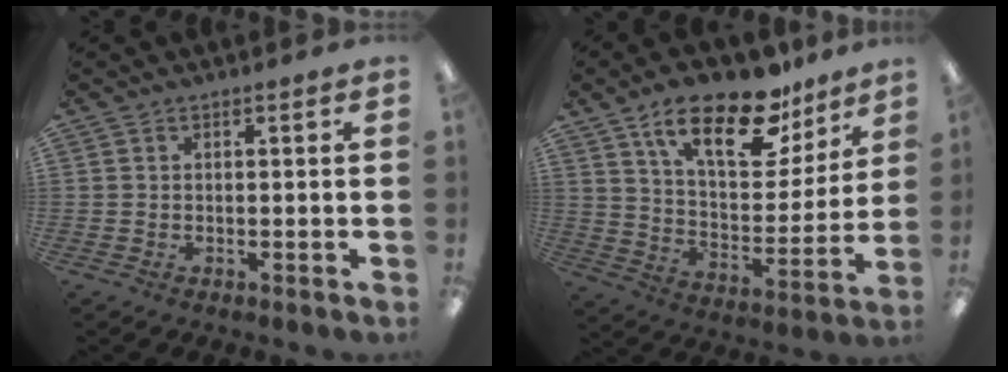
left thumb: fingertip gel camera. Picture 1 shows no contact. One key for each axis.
{"total": 21.8, "fx": 14.1, "fy": 9.3, "fz": 13.7, "tx": -0.214, "ty": -0.078, "tz": 0.238}